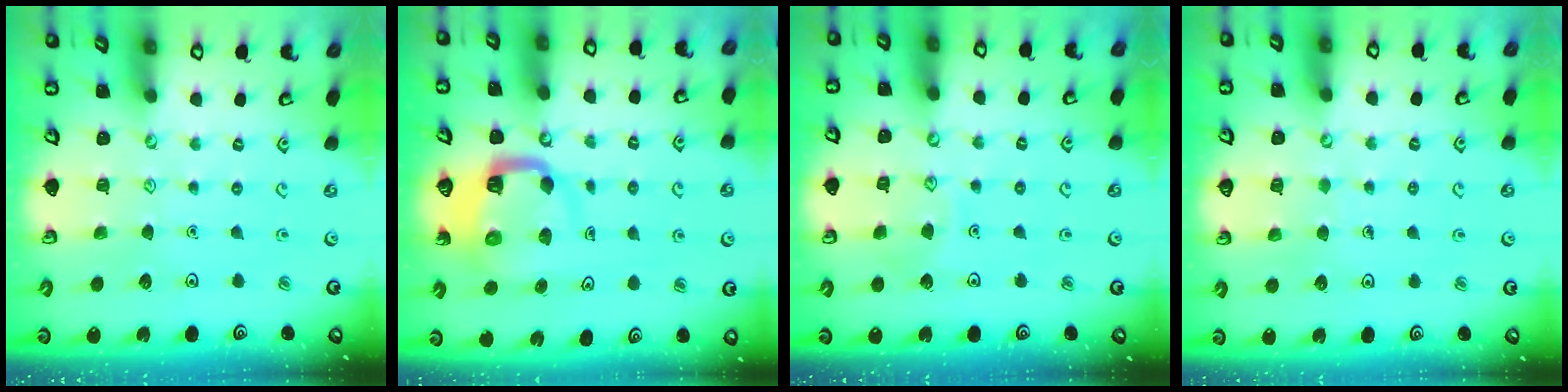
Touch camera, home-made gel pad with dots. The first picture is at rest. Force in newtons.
{"total": 7.8, "press": 7.7, "slide": 1.0}
{"total": 6.2, "press": 6.2, "slide": 0.5}
{"total": 3.2, "press": 3.2, "slide": 0.2}